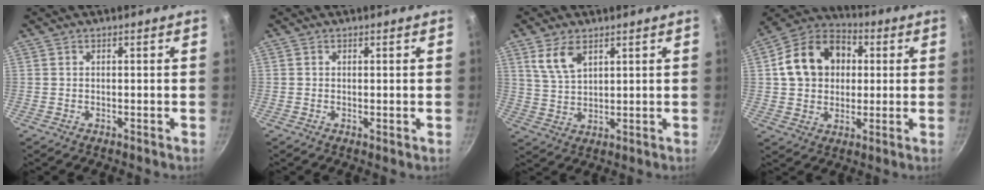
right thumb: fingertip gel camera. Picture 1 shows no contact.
{"total": 0.5, "force": [0.1, 0.2, 0.5], "torque": [-0.007, -0.005, -0.001]}
{"total": 6.5, "force": [3.6, 3.3, 4.2], "torque": [-0.073, -0.017, 0.075]}
{"total": 15.5, "force": [2.6, 12.4, 9.1], "torque": [-0.130, 0.025, 0.030]}